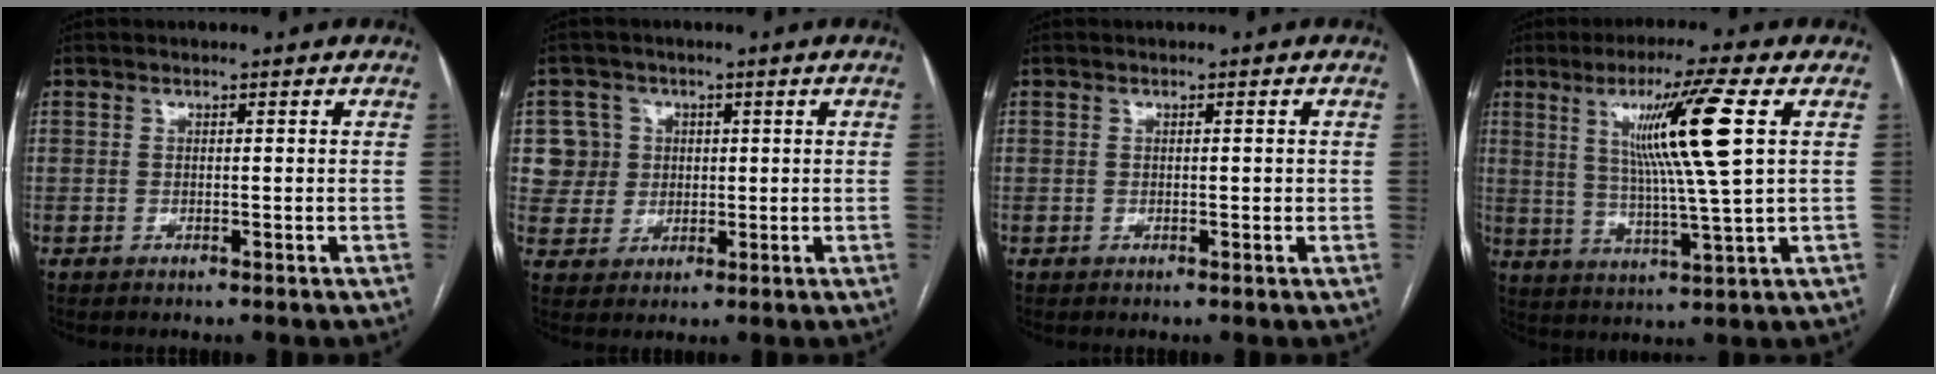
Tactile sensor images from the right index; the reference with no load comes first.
{"total": 6.2, "force": [1.6, 6.0, 0.0], "torque": [0.011, 0.016, 0.035]}
{"total": 0.6, "force": [0.0, 0.1, 0.6], "torque": [-0.009, 0.000, 0.001]}
{"total": 12.4, "force": [3.8, -1.6, 11.6], "torque": [-0.205, -0.003, 0.069]}